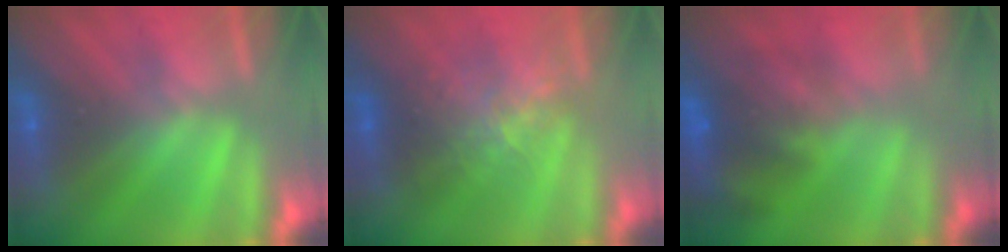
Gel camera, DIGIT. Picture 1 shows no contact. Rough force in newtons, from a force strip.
{"total": 2.5}
{"total": 7.3}